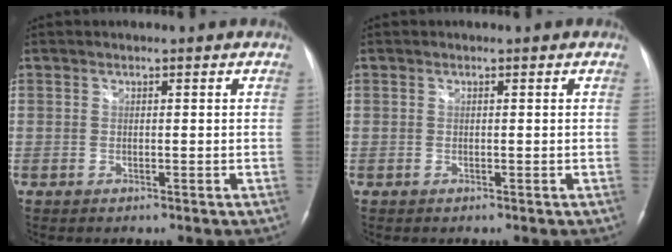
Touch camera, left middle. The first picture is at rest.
{"total": 0.0}